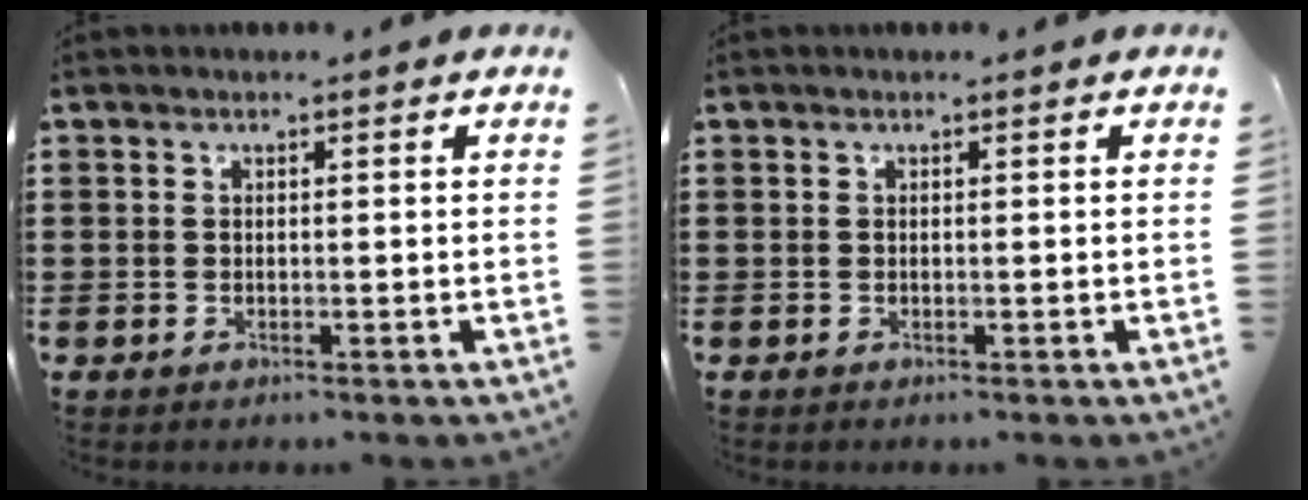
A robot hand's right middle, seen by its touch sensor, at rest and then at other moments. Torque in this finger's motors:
{"motor_torque": [-0.15, 0.04, -0.02, 0.00]}